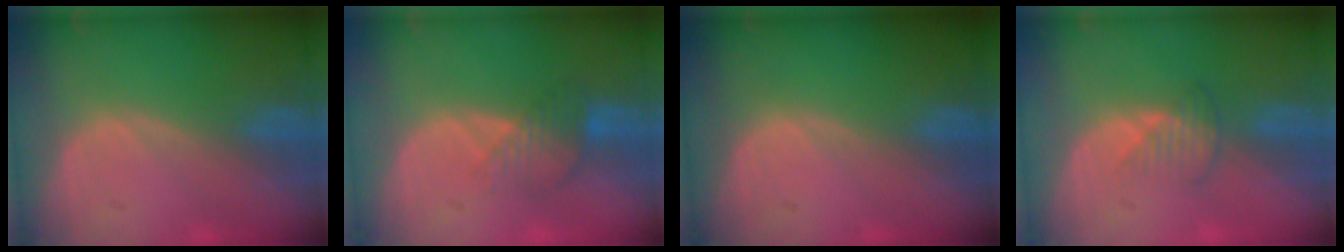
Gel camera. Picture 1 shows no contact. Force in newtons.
{"total": 4.5, "press": 3.8, "slide": 2.3}
{"total": 0.0}
{"total": 2.5, "press": 2.5, "slide": 0.4}